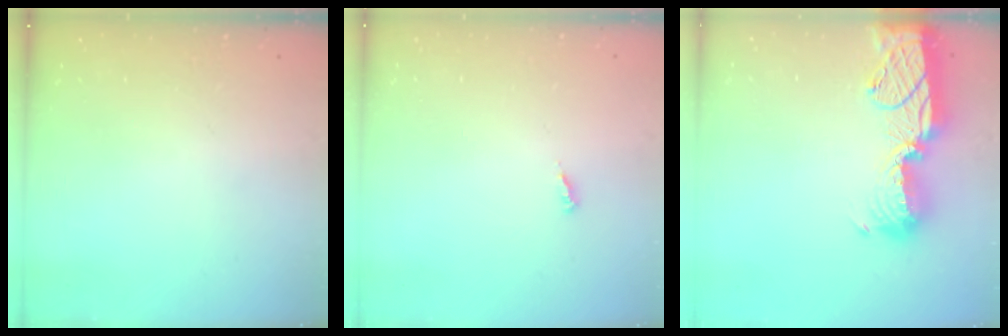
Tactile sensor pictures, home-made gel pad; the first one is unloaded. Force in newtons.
{"total": 3.2, "press": 3.2, "slide": 0.3}
{"total": 17.8, "press": 17.8, "slide": 1.2}